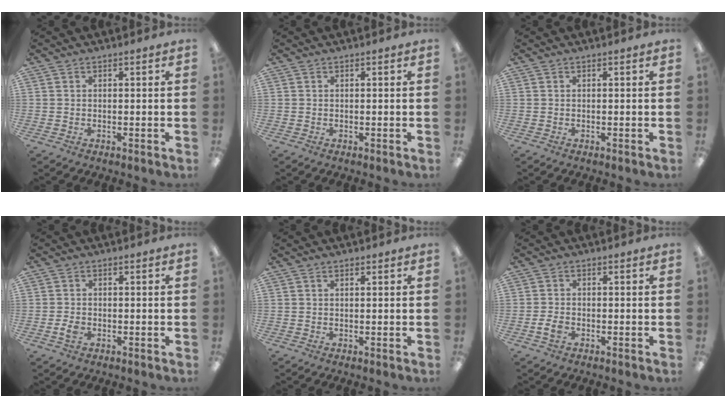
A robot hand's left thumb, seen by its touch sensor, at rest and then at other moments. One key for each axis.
{"total": 0.0}
{"total": 0.0}
{"total": 2.1, "fx": -0.7, "fy": 1.5, "fz": 1.4, "tx": -0.030, "ty": 0.000, "tz": -0.014}
{"total": 0.6, "fx": 0.4, "fy": 0.3, "fz": 0.4, "tx": -0.008, "ty": 0.002, "tz": 0.008}
{"total": 2.8, "fx": -1.1, "fy": 1.7, "fz": 1.8, "tx": -0.038, "ty": 0.003, "tz": -0.020}